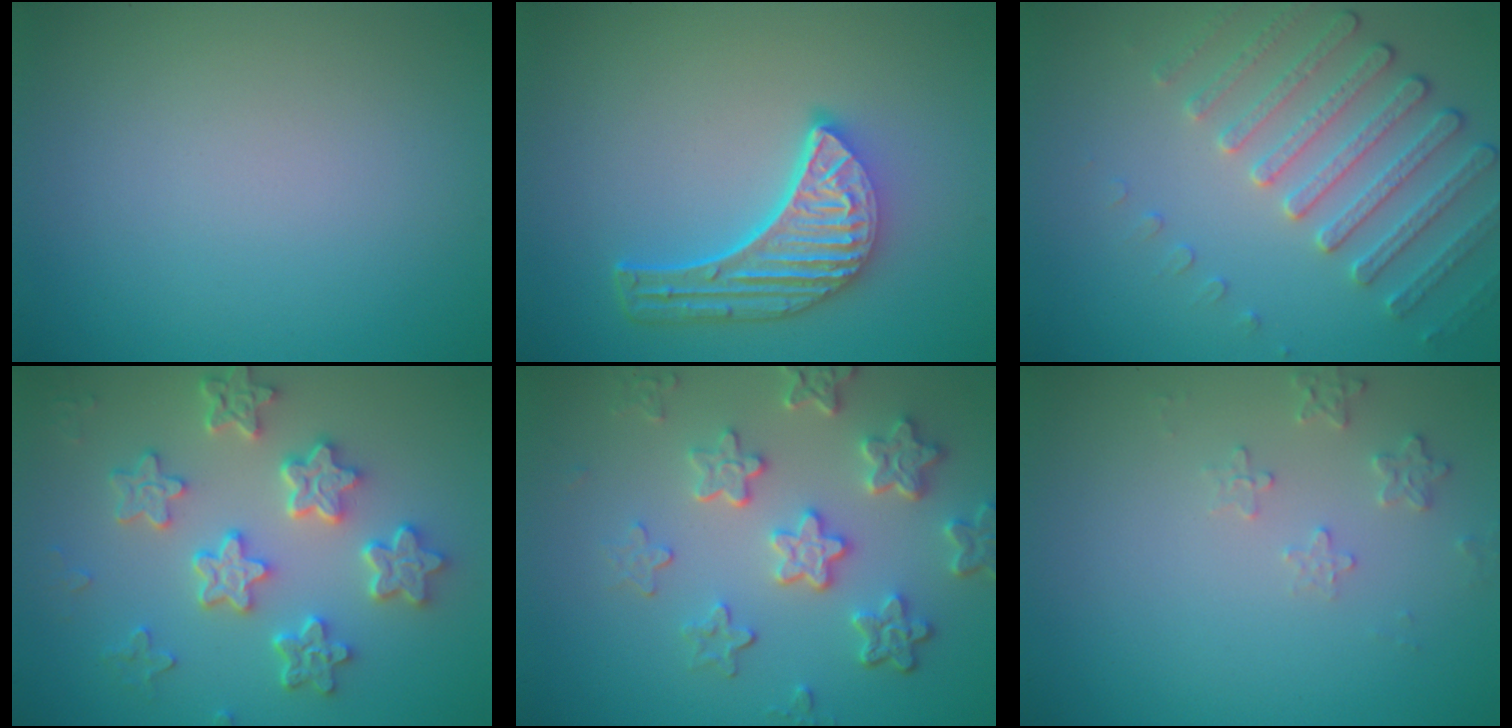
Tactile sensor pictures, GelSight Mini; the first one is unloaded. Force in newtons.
{"total": 5.7, "press": 4.2, "slide": 3.8}
{"total": 4.0, "press": 3.7, "slide": 1.5}
{"total": 5.7, "press": 4.6, "slide": 3.4}
{"total": 5.6, "press": 4.4, "slide": 3.6}
{"total": 1.6, "press": 1.6, "slide": 0.4}